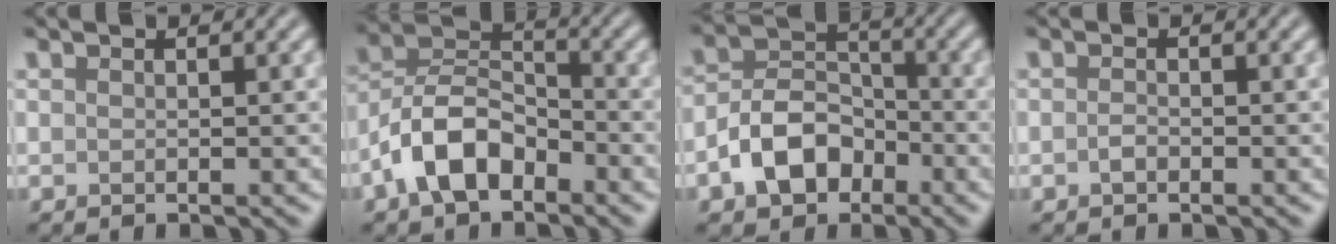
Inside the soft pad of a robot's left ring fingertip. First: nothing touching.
{"total": 6.3, "force": [-3.4, 3.5, 4.0], "torque": [-0.070, 0.010, -0.075]}
{"total": 5.7, "force": [-2.7, 3.9, 3.2], "torque": [-0.051, 0.002, -0.056]}
{"total": 0.8, "force": [-0.4, 0.4, 0.5], "torque": [-0.012, 0.000, -0.008]}